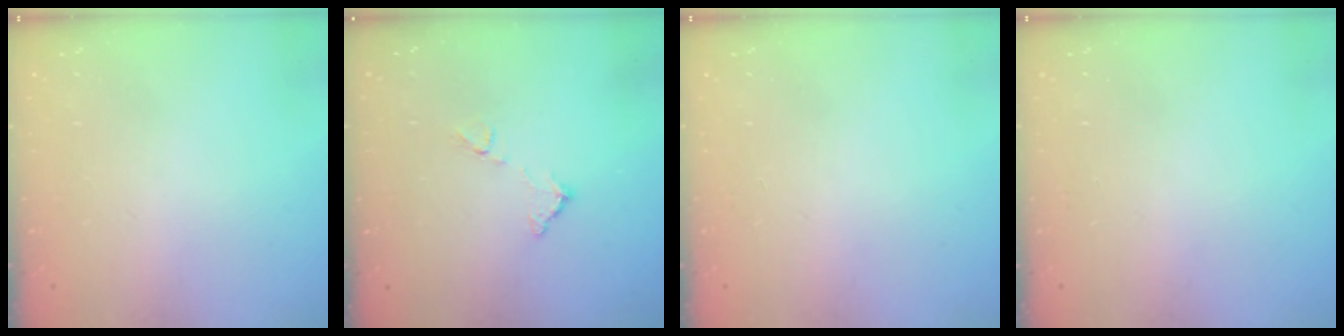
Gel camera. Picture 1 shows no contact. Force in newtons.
{"total": 7.3, "press": 7.3, "slide": 0.4}
{"total": 0.0}
{"total": 0.0}